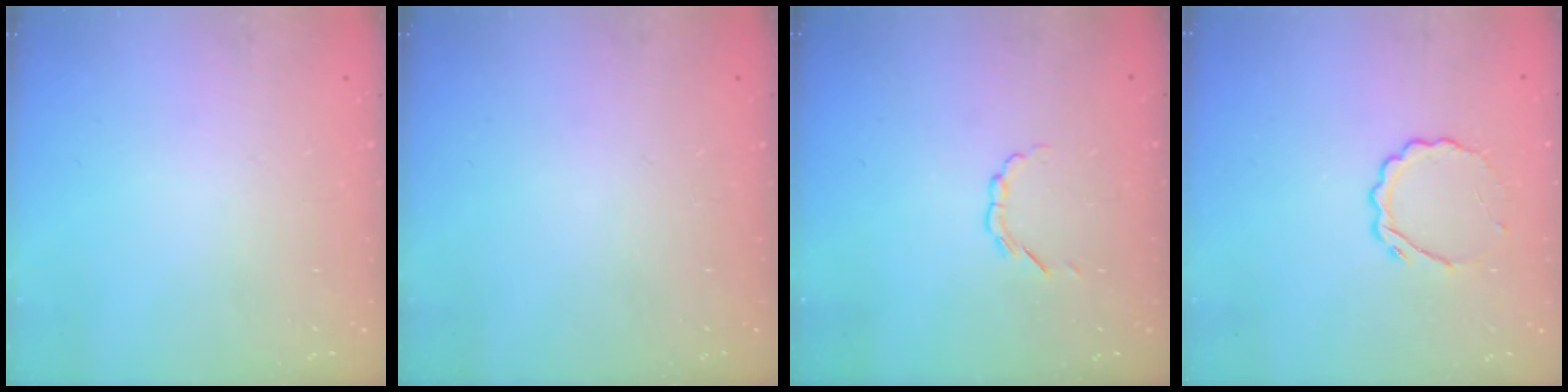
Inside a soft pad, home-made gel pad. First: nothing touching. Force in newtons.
{"total": 0.0}
{"total": 2.1, "press": 2.0, "slide": 0.7}
{"total": 5.1, "press": 5.0, "slide": 1.0}